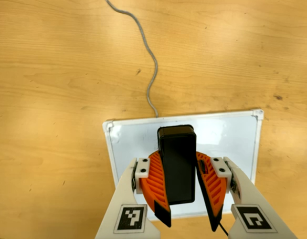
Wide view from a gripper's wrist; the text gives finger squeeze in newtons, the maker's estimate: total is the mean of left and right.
{"total": 9.0, "left": 9.3, "right": 8.8}